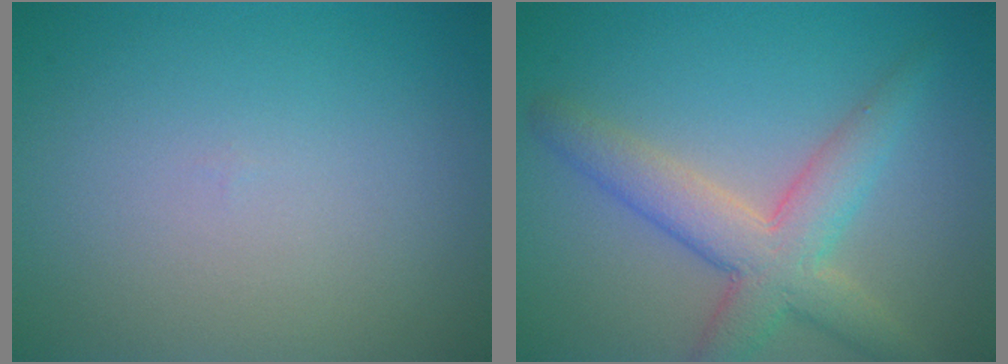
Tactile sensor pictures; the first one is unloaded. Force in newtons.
{"total": 5.4, "press": 5.4, "slide": 0.4}